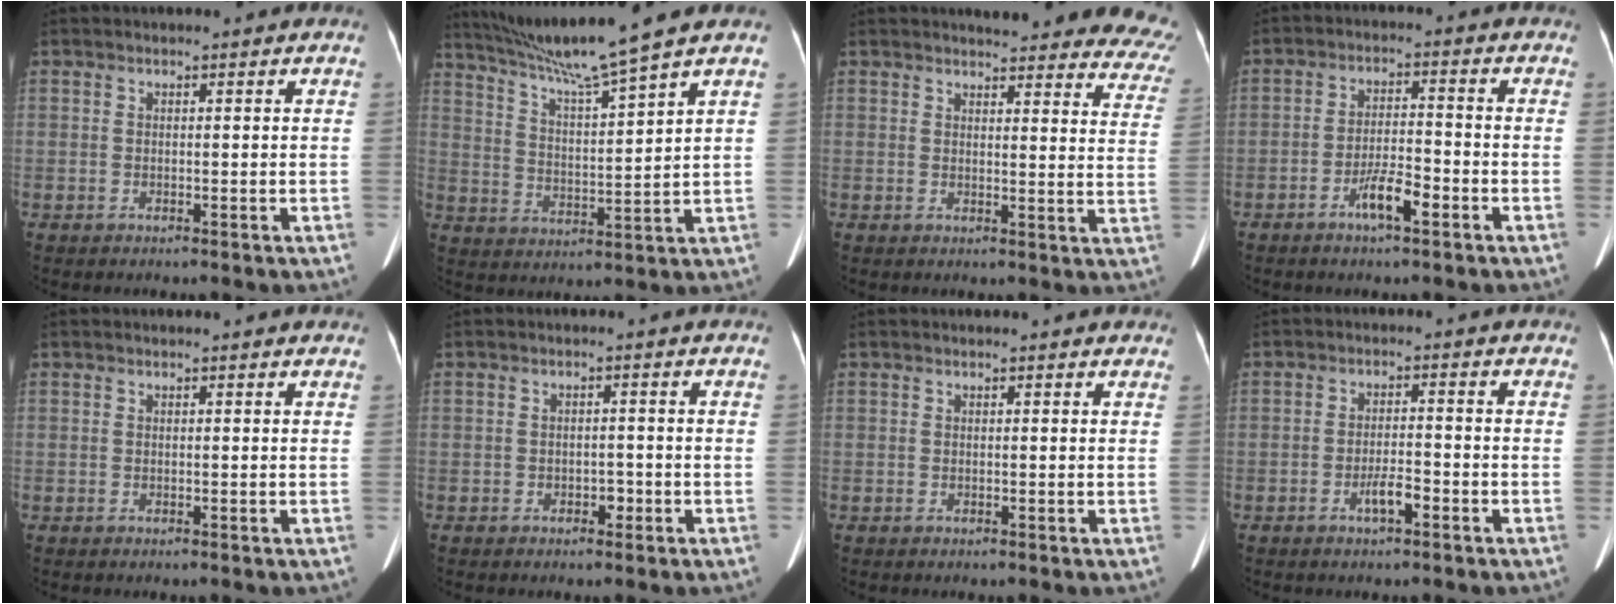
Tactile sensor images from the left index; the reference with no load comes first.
{"total": 11.2, "force": [9.4, -2.6, 5.5], "torque": [-0.100, -0.004, 0.171]}
{"total": 20.4, "force": [19.1, 4.4, 5.8], "torque": [-0.041, -0.073, 0.185]}
{"total": 5.1, "force": [-3.1, 0.9, 3.9], "torque": [-0.078, -0.001, -0.055]}
{"total": 2.4, "force": [2.1, 0.6, 1.0], "torque": [-0.011, 0.017, 0.017]}
{"total": 1.6, "force": [-1.0, 1.0, 0.8], "torque": [-0.011, 0.001, -0.012]}
{"total": 3.7, "force": [3.3, 1.0, 1.5], "torque": [-0.015, 0.019, 0.027]}
{"total": 3.1, "force": [-1.9, 0.6, 2.4], "torque": [-0.045, -0.002, -0.032]}